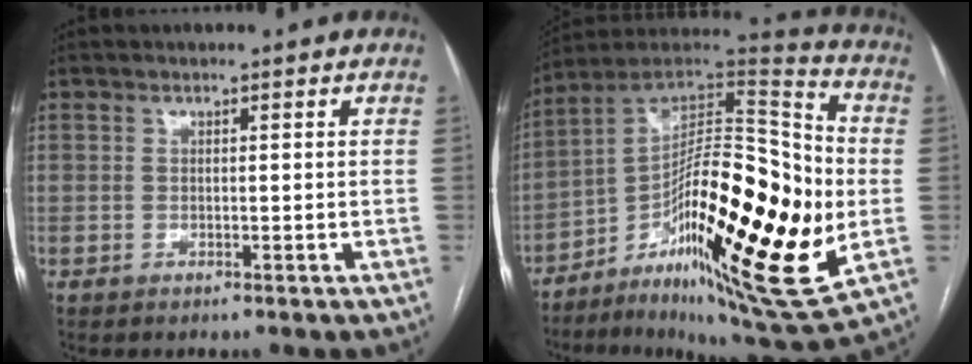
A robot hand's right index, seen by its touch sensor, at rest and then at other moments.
{"total": 31.2, "force": [-6.8, 6.7, 29.7], "torque": [-0.469, -0.018, -0.106]}